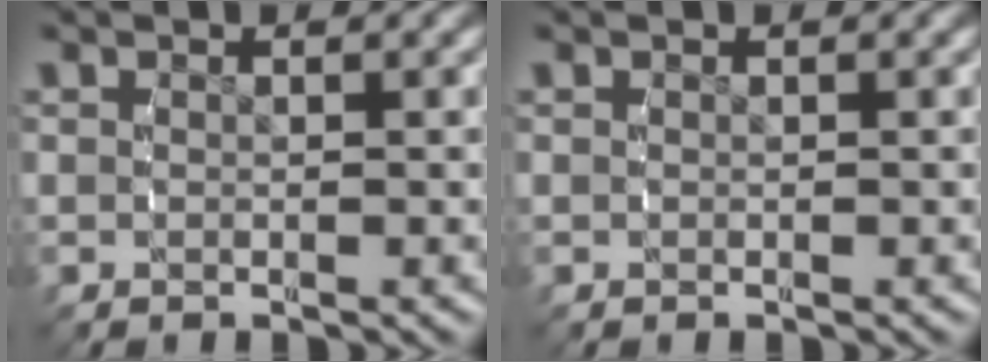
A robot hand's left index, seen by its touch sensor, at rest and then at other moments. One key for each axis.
{"total": 0.0}